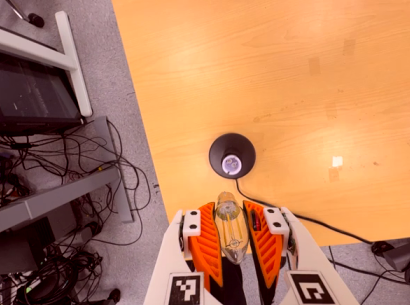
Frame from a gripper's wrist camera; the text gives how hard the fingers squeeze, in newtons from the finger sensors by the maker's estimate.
{"total": 23.7, "left": 24.9, "right": 22.6}